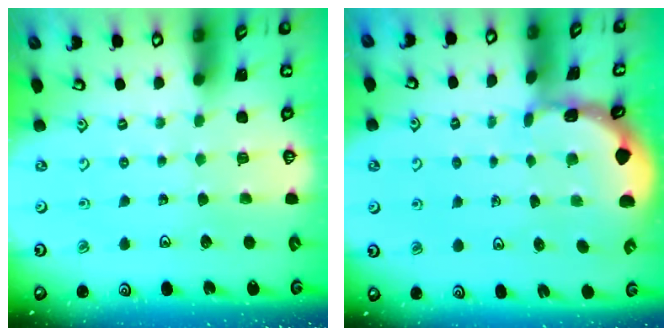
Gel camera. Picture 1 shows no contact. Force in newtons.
{"total": 1.0, "press": 1.0, "slide": 0.2}